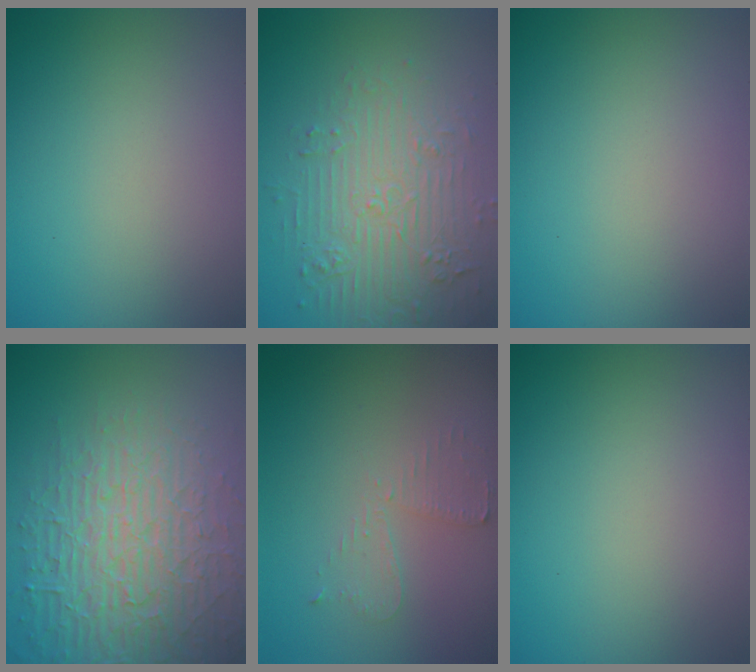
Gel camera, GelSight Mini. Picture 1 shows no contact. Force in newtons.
{"total": 4.8, "press": 4.2, "slide": 2.2}
{"total": 0.0}
{"total": 7.2, "press": 7.0, "slide": 1.8}
{"total": 2.2, "press": 2.2, "slide": 0.5}
{"total": 0.0}